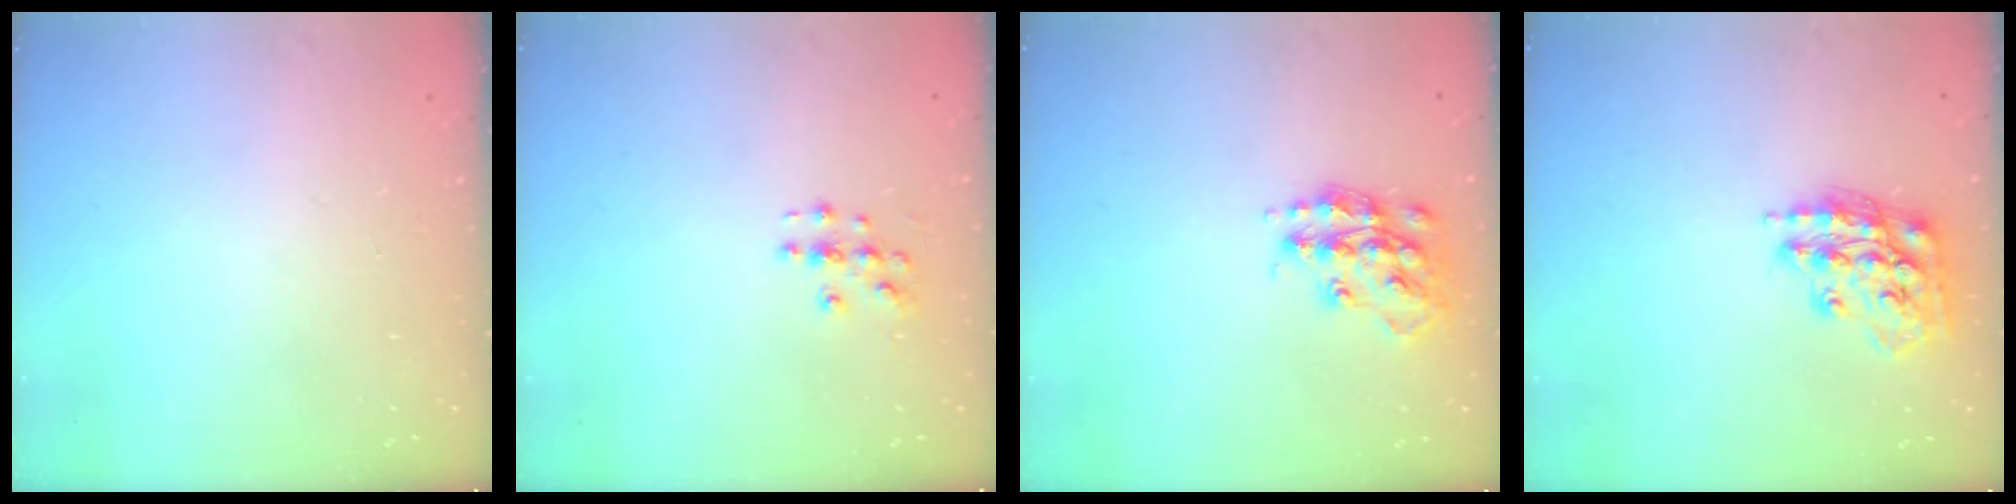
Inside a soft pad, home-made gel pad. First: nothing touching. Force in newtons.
{"total": 3.3, "press": 3.3, "slide": 0.2}
{"total": 14.7, "press": 14.7, "slide": 0.9}
{"total": 16.3, "press": 16.2, "slide": 1.1}